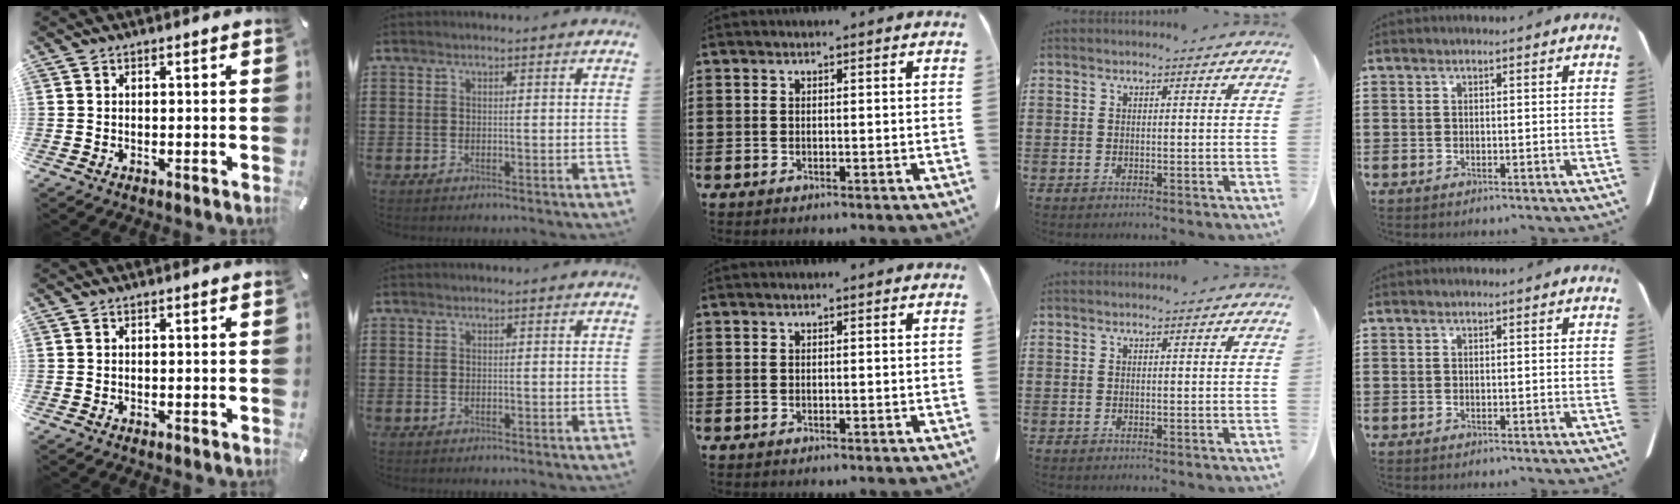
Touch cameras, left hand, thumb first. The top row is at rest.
{}